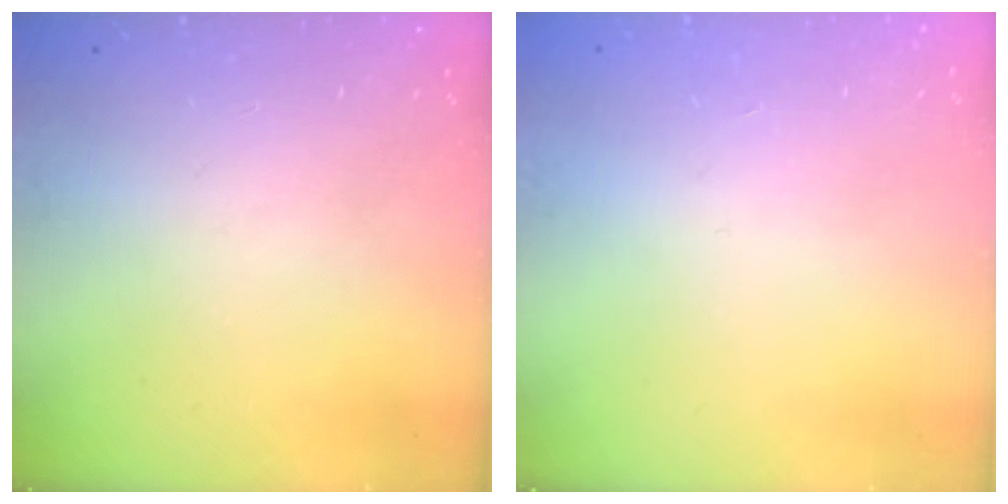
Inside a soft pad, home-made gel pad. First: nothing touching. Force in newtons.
{"total": 1.0, "press": 0.9, "slide": 0.2}